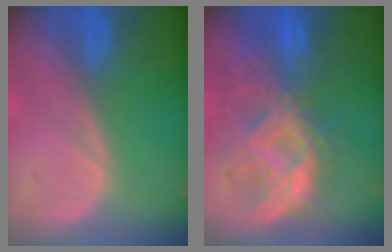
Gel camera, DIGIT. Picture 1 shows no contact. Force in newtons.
{"total": 9.0, "press": 8.7, "slide": 2.5}